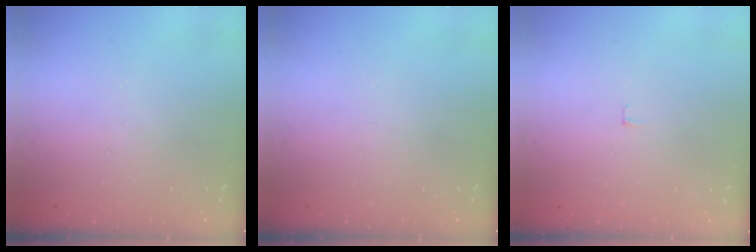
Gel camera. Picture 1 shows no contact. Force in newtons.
{"total": 0.0}
{"total": 2.4, "press": 2.4, "slide": 0.2}